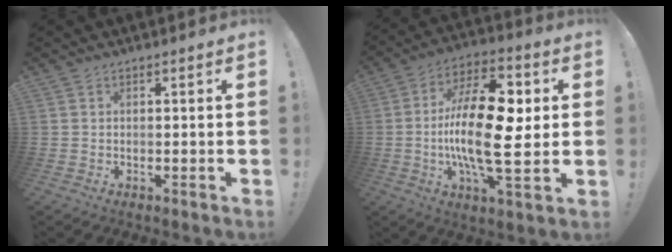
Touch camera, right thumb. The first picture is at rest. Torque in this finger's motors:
{"motor_torque": [1.76, 3.24, 1.33, -0.82, 0.77]}